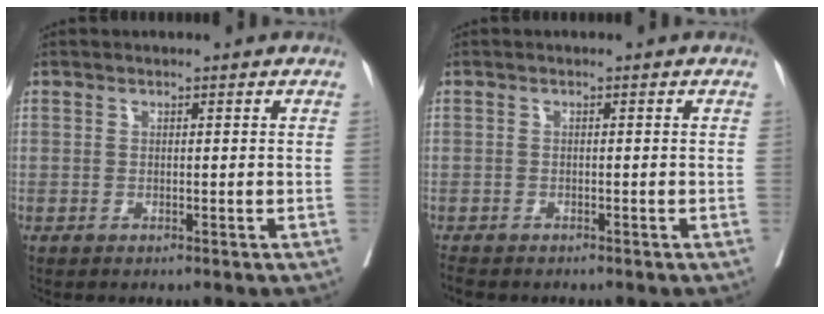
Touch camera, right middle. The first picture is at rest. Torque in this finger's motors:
{"motor_torque": [0.56, -0.65, 0.06, 0.05]}